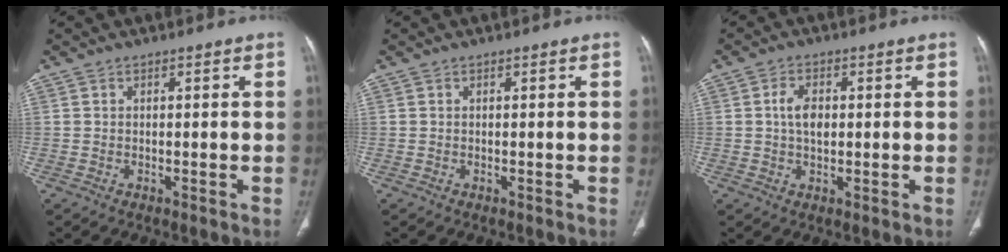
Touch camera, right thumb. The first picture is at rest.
{"total": 0.0}
{"total": 4.4, "force": [0.5, 2.7, 3.5], "torque": [-0.061, 0.002, 0.006]}